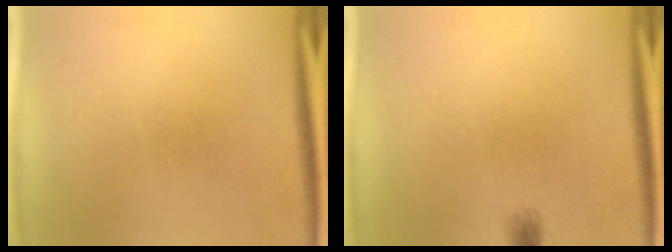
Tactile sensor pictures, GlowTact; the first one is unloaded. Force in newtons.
{"total": 1.4}